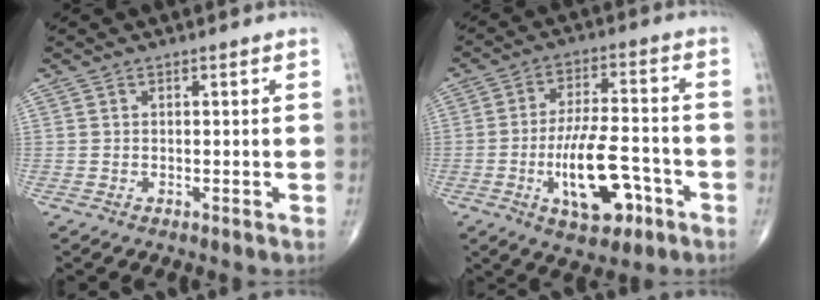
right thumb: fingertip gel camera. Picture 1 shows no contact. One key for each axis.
{"total": 13.5, "fx": -5.0, "fy": 5.8, "fz": 11.2, "tx": -0.174, "ty": 0.026, "tz": -0.076}